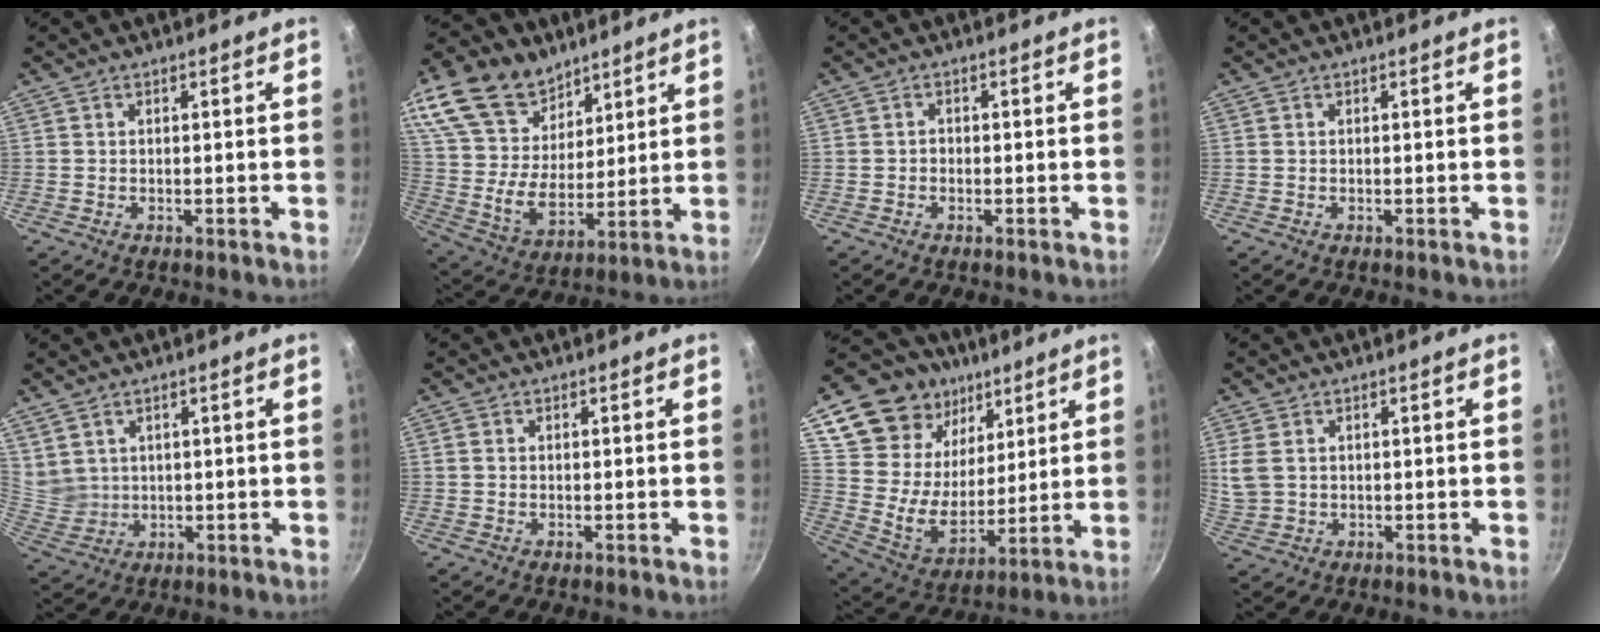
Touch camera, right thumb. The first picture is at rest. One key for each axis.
{"total": 22.1, "fx": 13.1, "fy": 14.1, "fz": 11.0, "tx": -0.198, "ty": -0.049, "tz": 0.247}
{"total": 0.8, "fx": -0.3, "fy": 0.6, "fz": 0.4, "tx": -0.005, "ty": 0.003, "tz": -0.006}
{"total": 0.0}
{"total": 4.8, "fx": 2.7, "fy": 3.7, "fz": 1.5, "tx": -0.009, "ty": -0.010, "tz": 0.067}
{"total": 0.9, "fx": 0.1, "fy": 0.8, "fz": 0.4, "tx": -0.008, "ty": 0.003, "tz": 0.000}
{"total": 22.4, "fx": 11.8, "fy": 16.3, "fz": 9.9, "tx": -0.155, "ty": -0.057, "tz": 0.221}
{"total": 5.2, "fx": 1.3, "fy": 3.7, "fz": 3.3, "tx": -0.069, "ty": -0.004, "tz": 0.033}